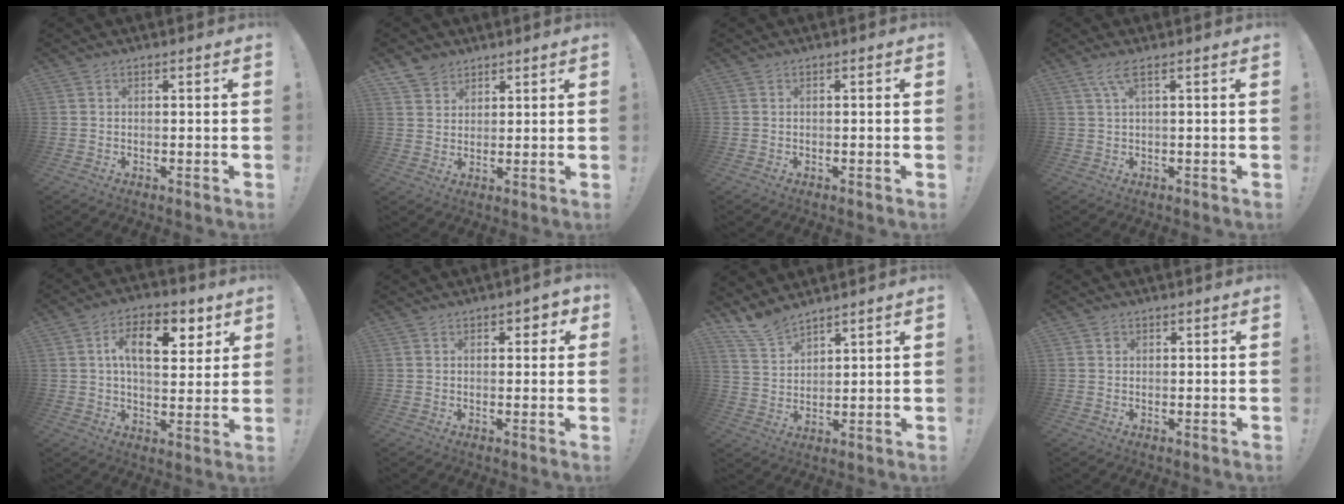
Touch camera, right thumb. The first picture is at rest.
{"total": 5.0, "force": [3.9, 3.1, 0.4], "torque": [-0.006, -0.024, 0.075]}
{"total": 0.6, "force": [-0.4, -0.2, 0.4], "torque": [-0.015, 0.002, -0.007]}
{"total": 3.5, "force": [1.4, 0.3, 3.2], "torque": [-0.067, 0.001, 0.025]}
{"total": 12.7, "force": [4.8, 6.5, 9.8], "torque": [-0.151, -0.002, 0.079]}
{"total": 2.5, "force": [0.8, 1.6, 1.7], "torque": [-0.007, -0.004, 0.008]}
{"total": 6.7, "force": [6.2, 1.4, 2.2], "torque": [-0.056, -0.035, 0.119]}
{"total": 0.9, "force": [0.4, 0.8, 0.1], "torque": [-0.002, 0.001, 0.008]}